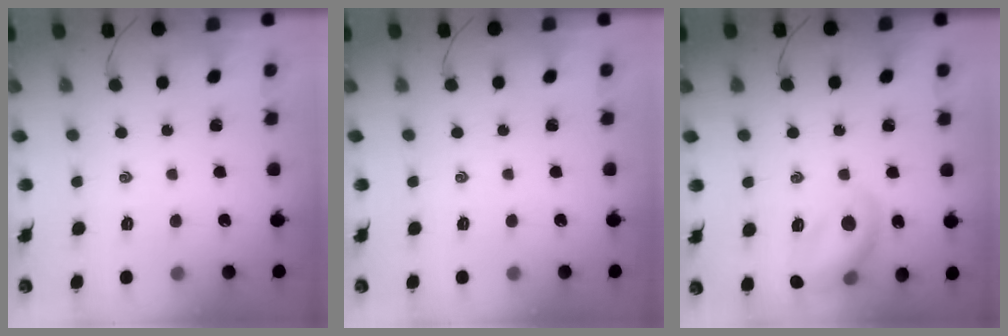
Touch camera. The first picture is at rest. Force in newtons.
{"total": 0.0}
{"total": 13.2, "press": 13.1, "slide": 1.5}